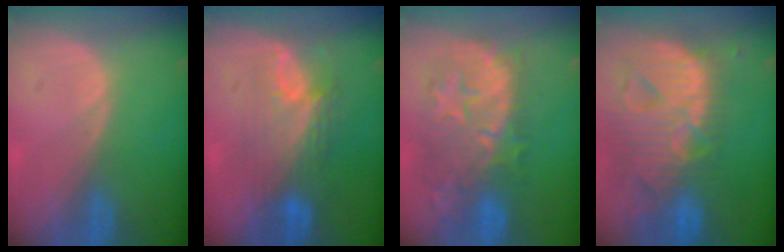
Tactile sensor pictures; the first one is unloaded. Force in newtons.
{"total": 7.5, "press": 7.4, "slide": 1.3}
{"total": 10.6, "press": 10.0, "slide": 3.6}
{"total": 13.8, "press": 11.7, "slide": 7.2}